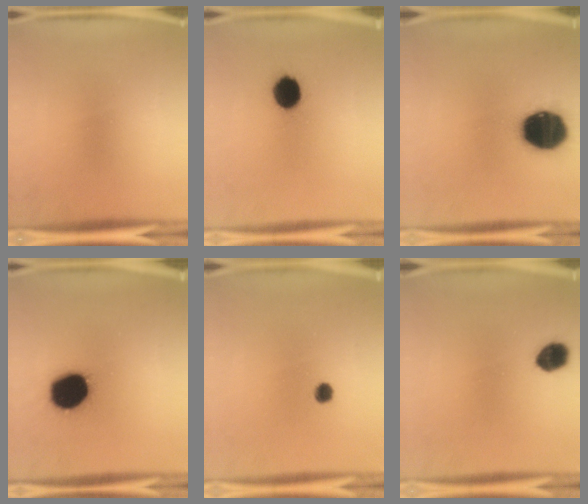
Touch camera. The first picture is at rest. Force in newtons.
{"total": 8.4}
{"total": 20.0}
{"total": 18.3}
{"total": 1.4}
{"total": 6.2}